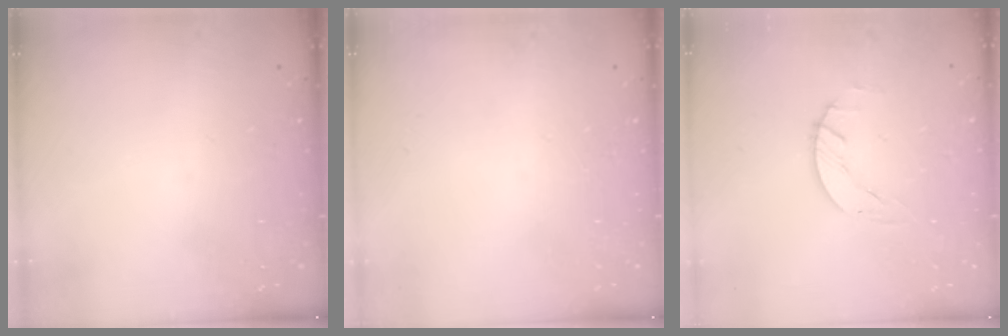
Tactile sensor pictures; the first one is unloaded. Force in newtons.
{"total": 0.0}
{"total": 1.7, "press": 1.7, "slide": 0.1}